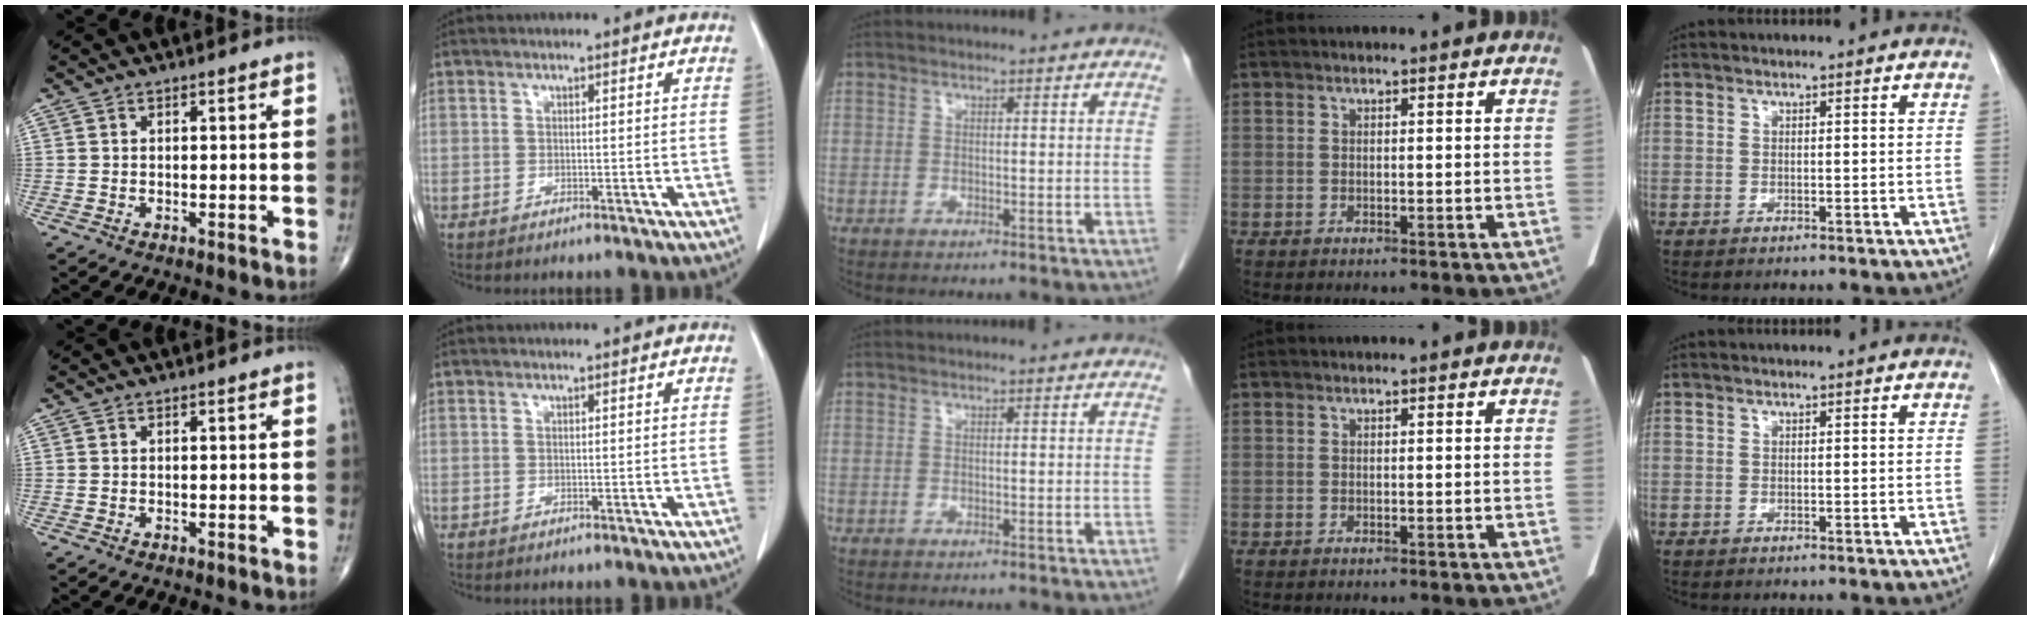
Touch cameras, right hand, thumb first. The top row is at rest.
{}